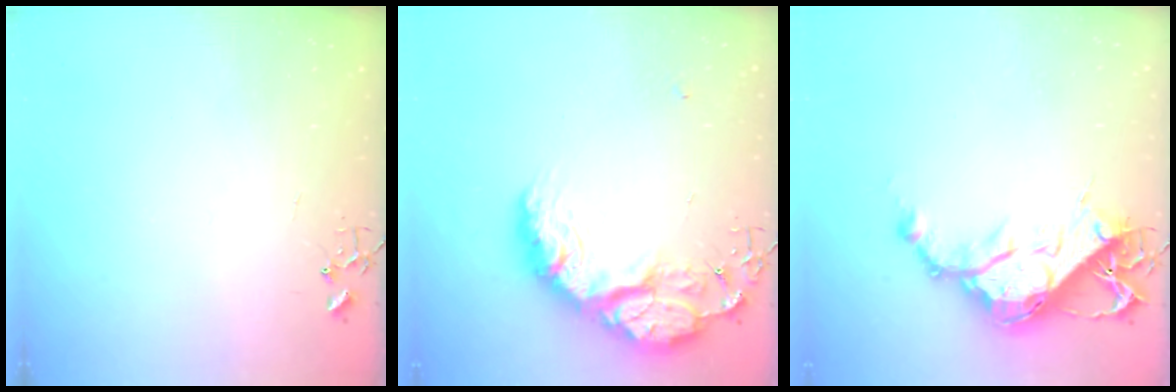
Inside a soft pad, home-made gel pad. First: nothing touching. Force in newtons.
{"total": 27.8, "press": 27.7, "slide": 2.1}
{"total": 15.2, "press": 15.1, "slide": 1.4}